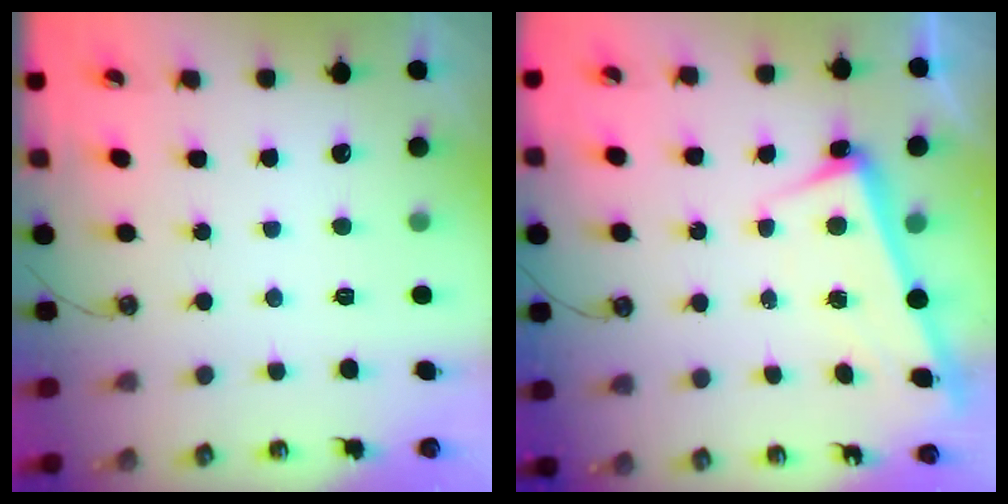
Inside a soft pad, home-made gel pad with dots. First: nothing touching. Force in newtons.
{"total": 2.6, "press": 2.3, "slide": 1.1}